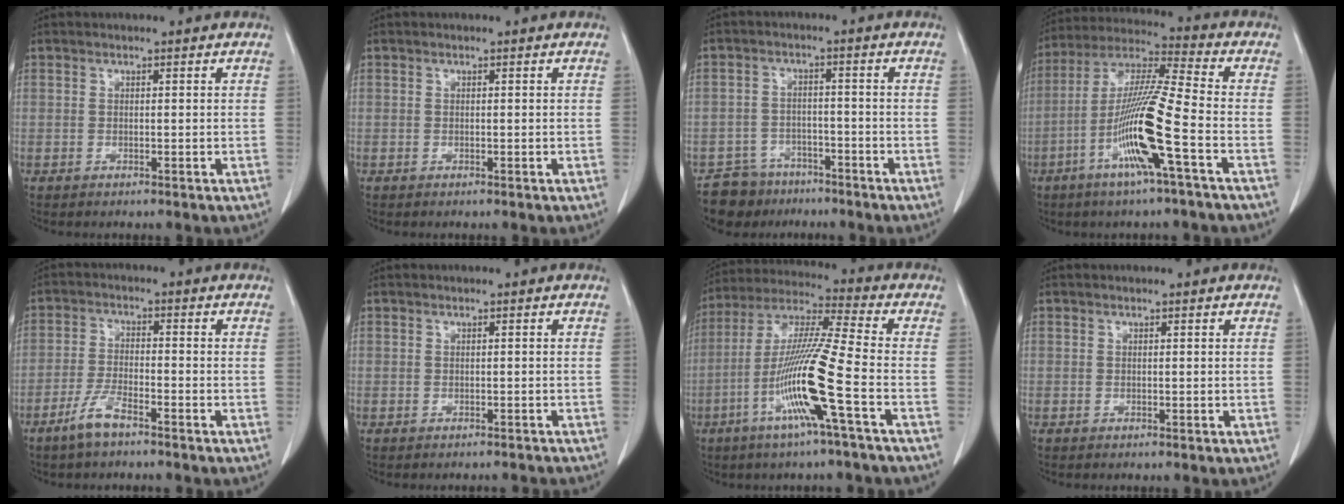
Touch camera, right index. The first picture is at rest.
{"total": 0.0}
{"total": 6.4, "force": [-5.0, 4.0, -0.3], "torque": [0.014, 0.013, -0.082]}
{"total": 14.2, "force": [-5.2, -0.6, 13.2], "torque": [-0.265, -0.006, -0.105]}
{"total": 4.8, "force": [-3.5, 0.8, 3.1], "torque": [-0.069, -0.004, -0.068]}
{"total": 2.7, "force": [-2.5, 0.9, 0.2], "torque": [0.001, 0.000, -0.028]}
{"total": 14.7, "force": [-5.3, -1.3, 13.6], "torque": [-0.275, -0.012, -0.108]}
{"total": 0.0}